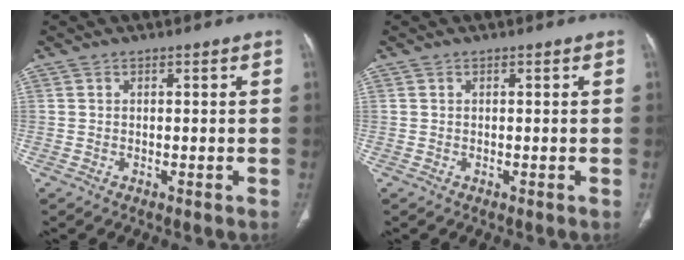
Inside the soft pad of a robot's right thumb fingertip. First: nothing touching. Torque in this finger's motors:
{"motor_torque": [0.00, 0.00, 0.07, 0.06, 0.01]}